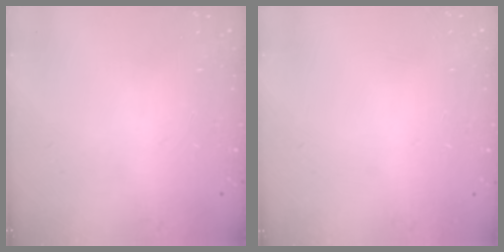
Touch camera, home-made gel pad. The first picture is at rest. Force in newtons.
{"total": 0.0}